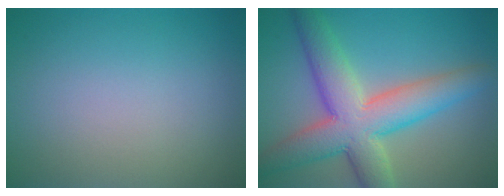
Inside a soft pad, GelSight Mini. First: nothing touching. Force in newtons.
{"total": 8.9, "press": 8.9, "slide": 0.4}